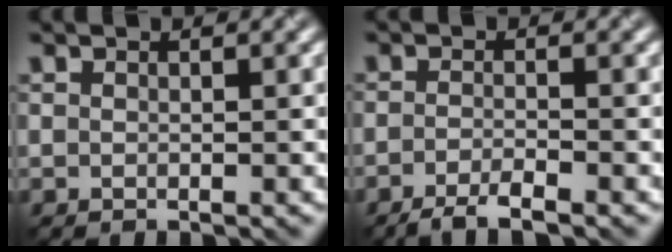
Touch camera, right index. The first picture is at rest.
{"total": 2.9, "force": [-2.1, 0.6, 2.0], "torque": [-0.036, -0.002, -0.047]}